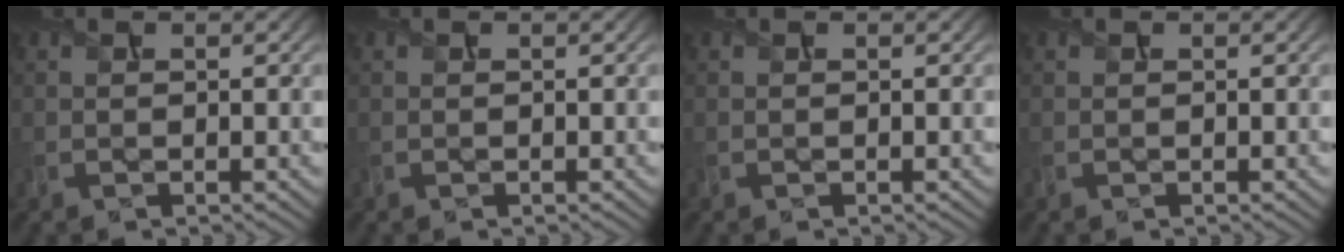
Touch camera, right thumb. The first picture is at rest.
{"total": 0.0}
{"total": 0.0}
{"total": 0.0}